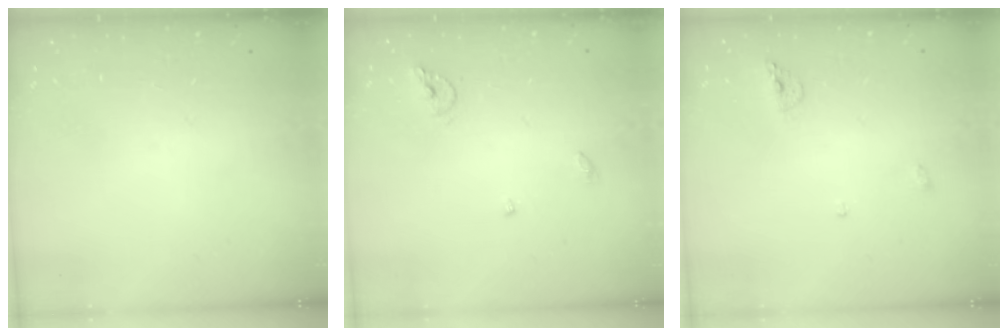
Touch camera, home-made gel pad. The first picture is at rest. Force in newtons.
{"total": 6.2, "press": 6.2, "slide": 0.4}
{"total": 5.6, "press": 5.5, "slide": 0.9}